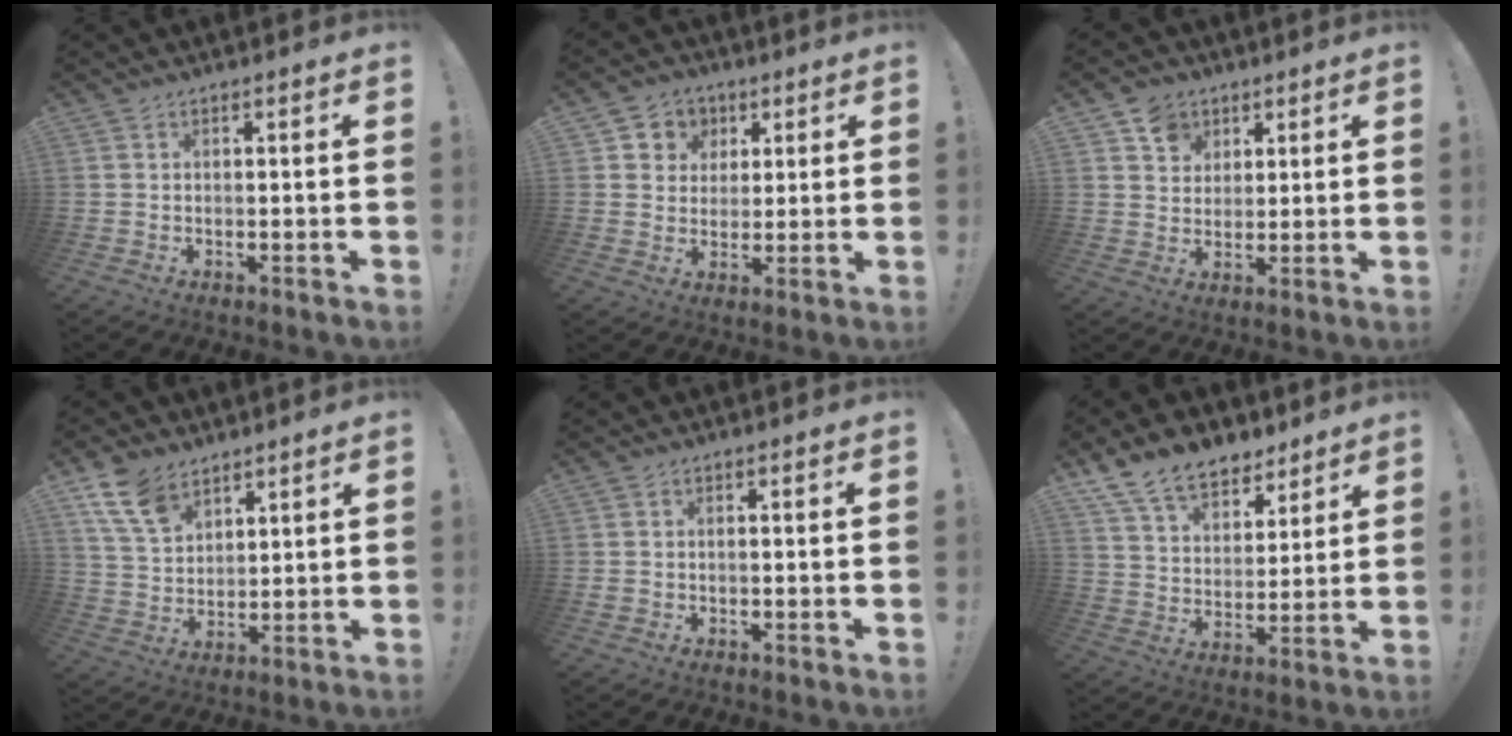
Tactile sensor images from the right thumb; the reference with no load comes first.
{"total": 6.8, "force": [1.7, 6.5, 0.9], "torque": [-0.010, -0.010, 0.035]}
{"total": 7.4, "force": [4.0, 6.0, 1.7], "torque": [-0.018, -0.024, 0.077]}
{"total": 11.4, "force": [7.3, 7.1, 5.2], "torque": [-0.096, -0.034, 0.143]}
{"total": 0.6, "force": [-0.5, 0.3, 0.2], "torque": [-0.004, 0.000, -0.008]}
{"total": 13.2, "force": [10.0, 7.4, 4.7], "torque": [-0.085, -0.068, 0.189]}